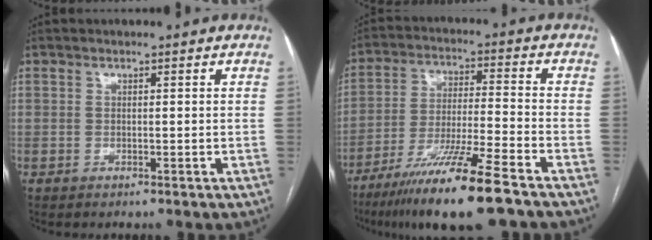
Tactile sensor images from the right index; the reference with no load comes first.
{"total": 14.5, "force": [-10.1, -0.3, 10.4], "torque": [-0.201, -0.041, -0.180]}